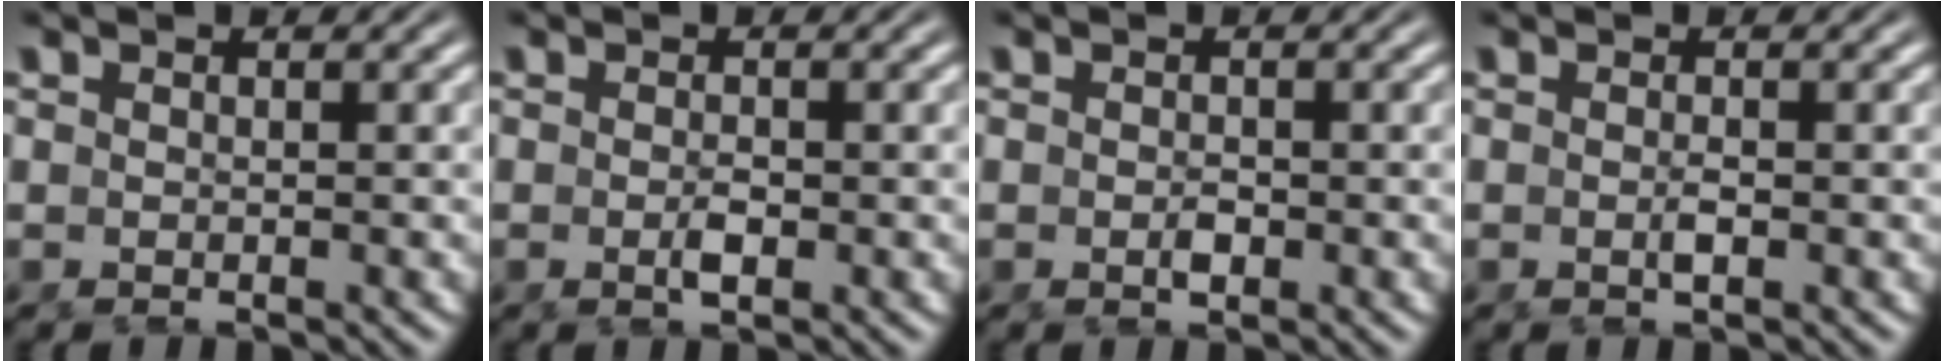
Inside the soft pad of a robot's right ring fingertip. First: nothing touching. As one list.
[{"total": 1.2, "force": [-0.5, 0.3, 1.0], "torque": [-0.016, -0.004, -0.009]}, {"total": 0.8, "force": [-0.5, 0.2, 0.7], "torque": [-0.009, -0.005, -0.005]}, {"total": 0.9, "force": [-0.4, -0.1, 0.8], "torque": [-0.011, -0.001, -0.006]}]